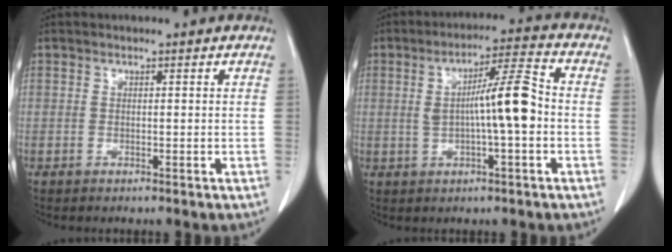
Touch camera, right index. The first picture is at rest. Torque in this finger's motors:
{"motor_torque": [0.50, 0.11, 0.28, 0.12]}